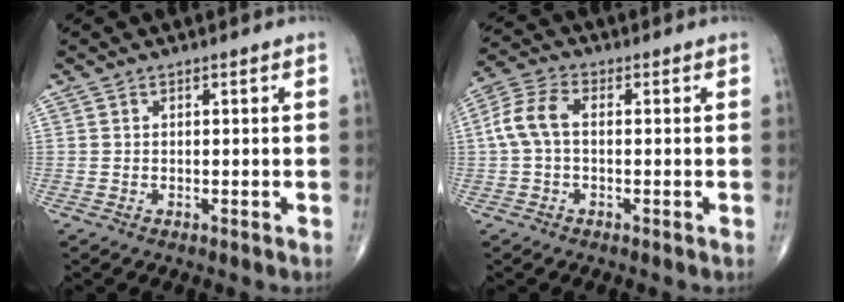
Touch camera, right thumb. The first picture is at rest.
{"total": 6.5, "force": [0.1, 3.8, 5.2], "torque": [-0.118, 0.022, -0.006]}